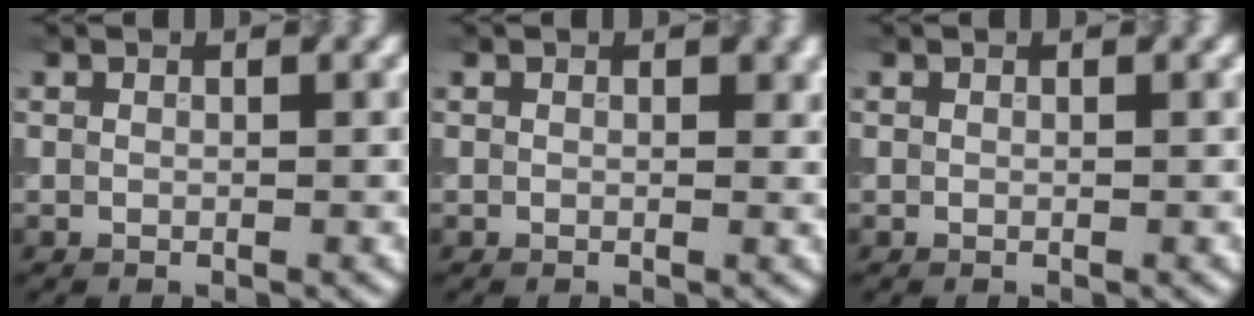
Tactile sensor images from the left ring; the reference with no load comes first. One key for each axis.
{"total": 0.8, "fx": 0.2, "fy": 0.6, "fz": 0.6, "tx": -0.004, "ty": -0.005, "tz": 0.001}
{"total": 0.0}